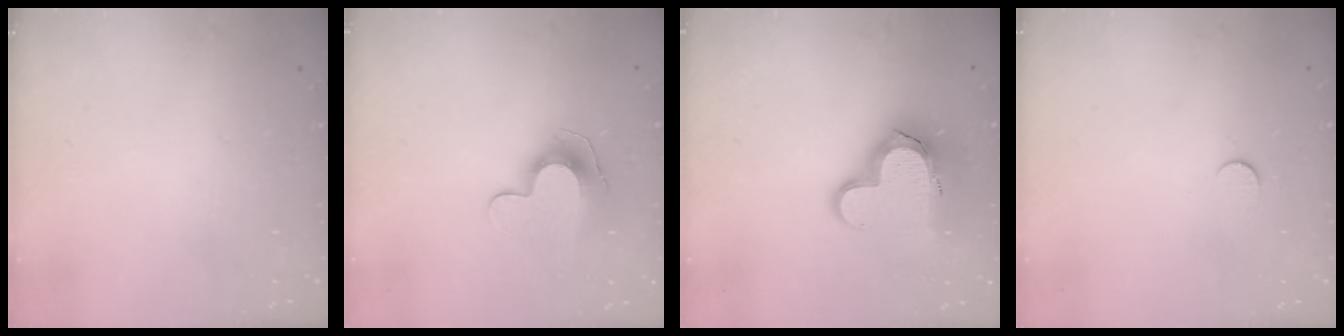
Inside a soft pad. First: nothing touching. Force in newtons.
{"total": 11.8, "press": 11.8, "slide": 0.6}
{"total": 15.6, "press": 15.5, "slide": 1.3}
{"total": 5.2, "press": 5.2, "slide": 0.5}